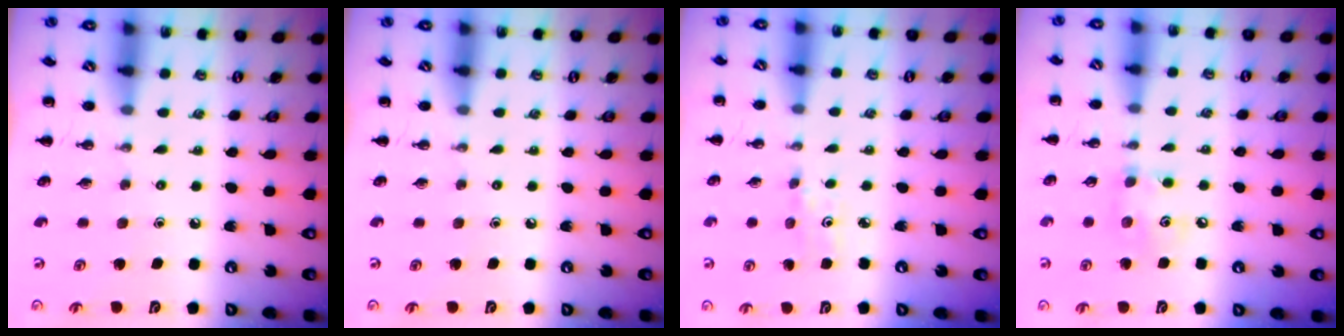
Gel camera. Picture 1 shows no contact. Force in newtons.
{"total": 0.0}
{"total": 2.8, "press": 2.6, "slide": 0.9}
{"total": 5.7, "press": 5.7, "slide": 0.4}